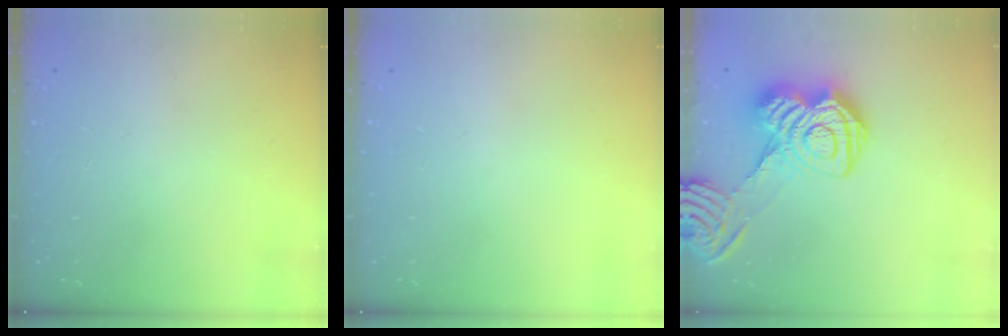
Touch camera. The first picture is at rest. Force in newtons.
{"total": 0.0}
{"total": 16.9, "press": 16.8, "slide": 1.2}